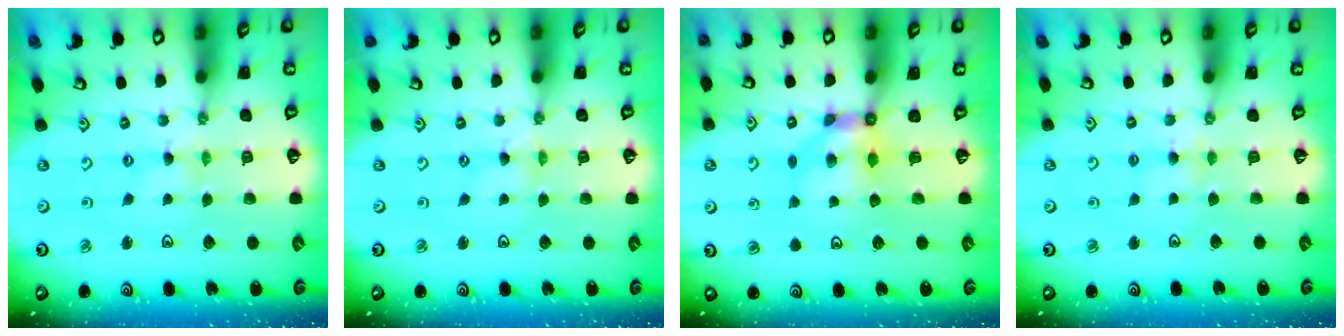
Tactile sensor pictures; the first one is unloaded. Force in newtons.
{"total": 0.0}
{"total": 7.3, "press": 7.2, "slide": 0.4}
{"total": 3.6, "press": 3.6, "slide": 0.5}